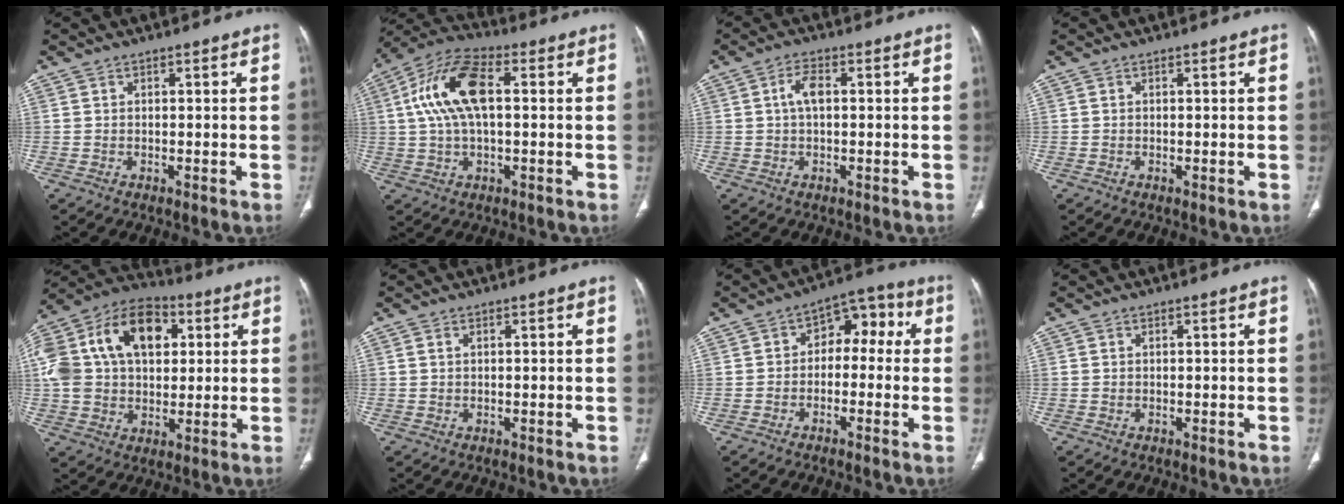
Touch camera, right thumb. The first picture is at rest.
{"total": 13.6, "force": [2.1, 6.5, 11.8], "torque": [-0.238, 0.032, 0.036]}
{"total": 3.5, "force": [0.4, 1.7, 3.0], "torque": [-0.063, 0.011, 0.005]}
{"total": 0.0}
{"total": 24.7, "force": [6.1, 16.5, 17.4], "torque": [-0.335, 0.040, 0.104]}
{"total": 0.5, "force": [0.3, 0.3, 0.3], "torque": [-0.010, 0.004, 0.006]}
{"total": 7.9, "force": [-0.2, 5.4, 5.7], "torque": [-0.037, 0.043, -0.019]}
{"total": 0.0}